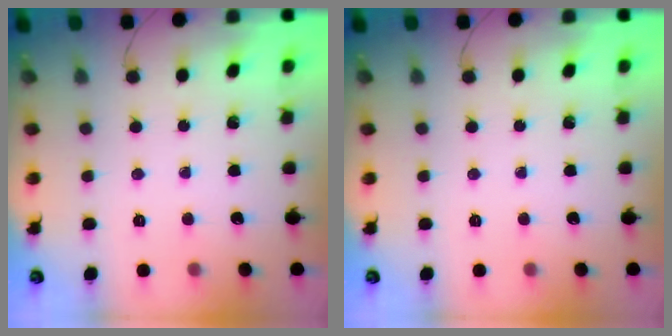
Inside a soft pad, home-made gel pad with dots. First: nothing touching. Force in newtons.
{"total": 0.0}